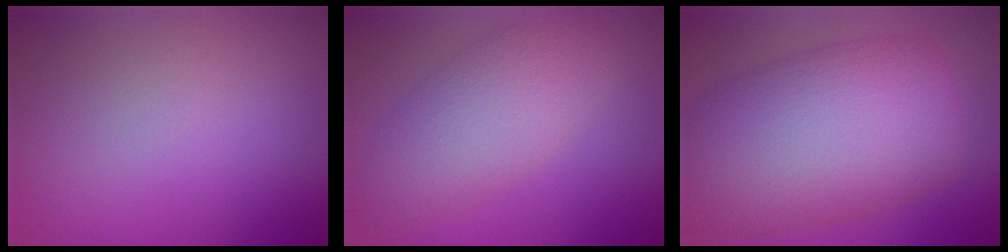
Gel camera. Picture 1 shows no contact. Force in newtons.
{"total": 5.5, "press": 5.5, "slide": 0.1}
{"total": 12.8, "press": 12.8, "slide": 0.5}